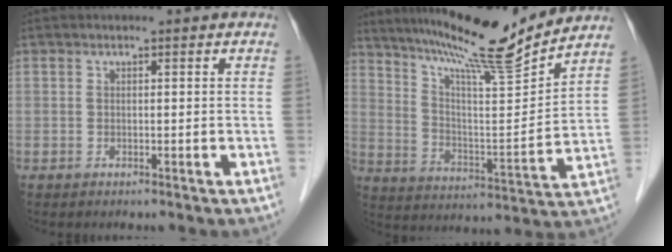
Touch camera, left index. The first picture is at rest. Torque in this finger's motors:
{"motor_torque": [0.82, -0.85, 0.48, 0.07]}